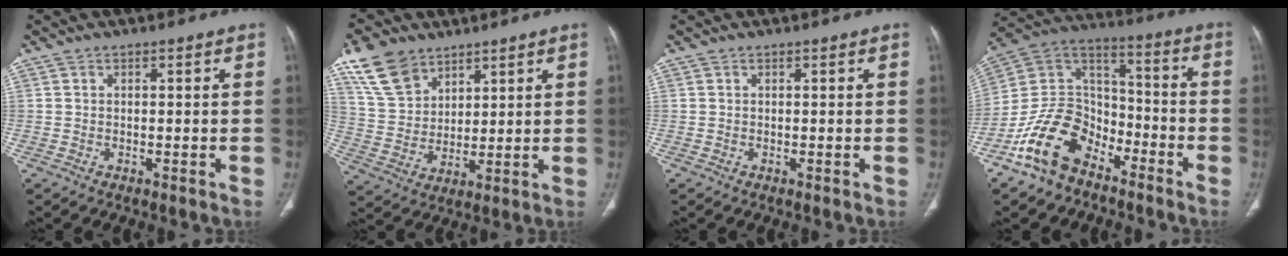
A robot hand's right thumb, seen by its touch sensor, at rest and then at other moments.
{"total": 11.4, "force": [7.4, 7.3, 4.7], "torque": [-0.078, -0.023, 0.152]}
{"total": 0.0}
{"total": 15.7, "force": [-9.8, 9.9, 7.2], "torque": [-0.113, 0.088, -0.188]}